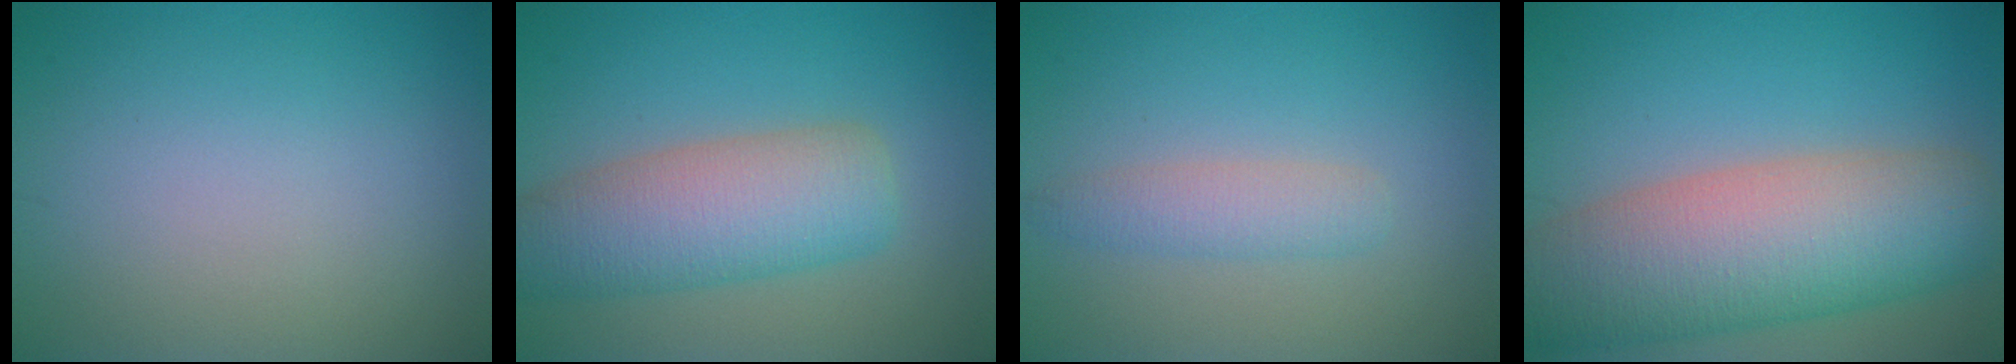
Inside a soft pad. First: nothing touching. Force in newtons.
{"total": 7.1, "press": 7.1, "slide": 0.4}
{"total": 2.3, "press": 2.3, "slide": 0.1}
{"total": 11.6, "press": 11.6, "slide": 0.8}